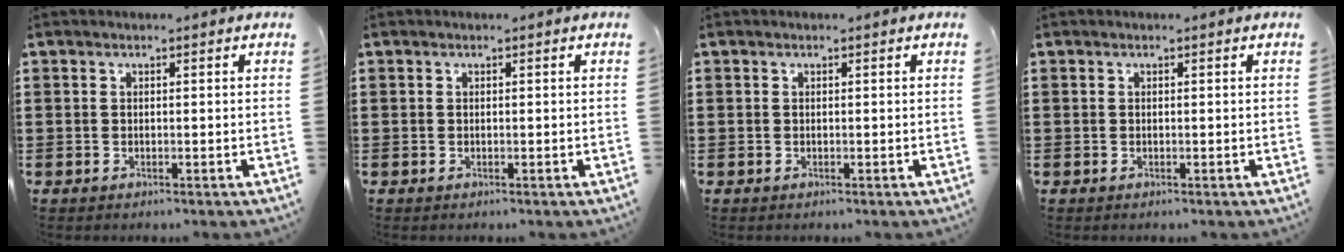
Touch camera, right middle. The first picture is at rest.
{"total": 0.0}
{"total": 0.0}
{"total": 0.0}